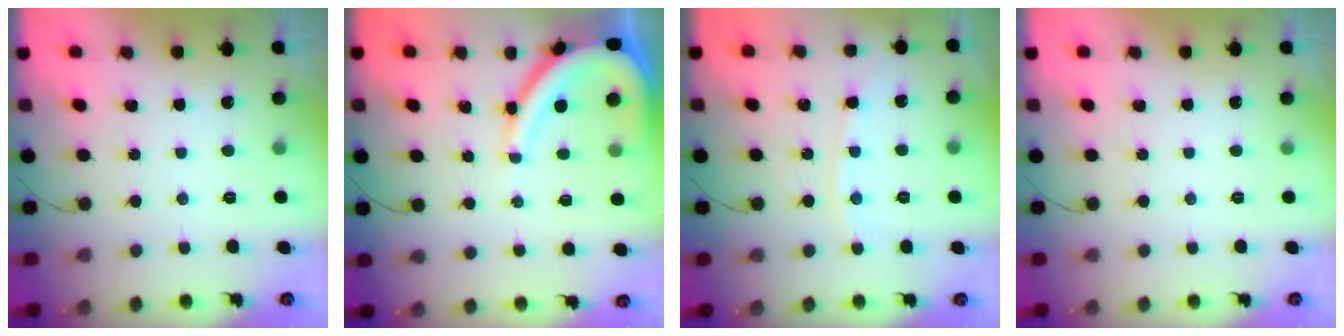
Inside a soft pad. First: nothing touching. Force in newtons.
{"total": 11.1, "press": 11.1, "slide": 1.0}
{"total": 5.4, "press": 5.4, "slide": 0.6}
{"total": 0.0}